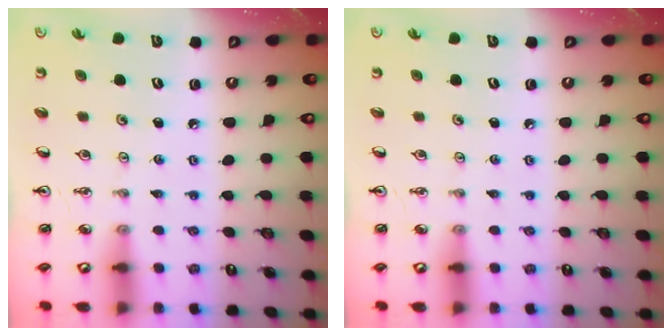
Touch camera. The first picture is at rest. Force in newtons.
{"total": 0.0}